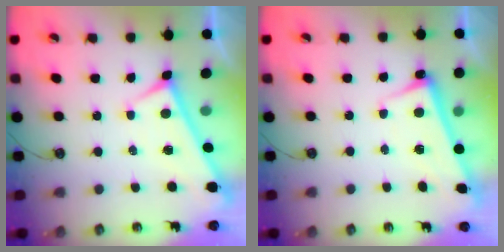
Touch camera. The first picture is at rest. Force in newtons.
{"total": 2.5, "press": 2.5, "slide": 0.7}